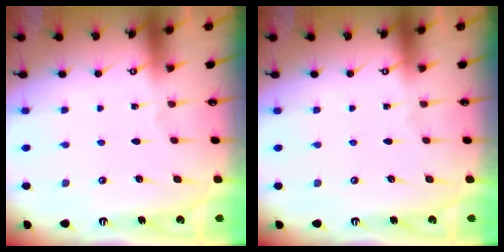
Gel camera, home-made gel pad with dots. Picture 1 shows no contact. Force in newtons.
{"total": 0.0}